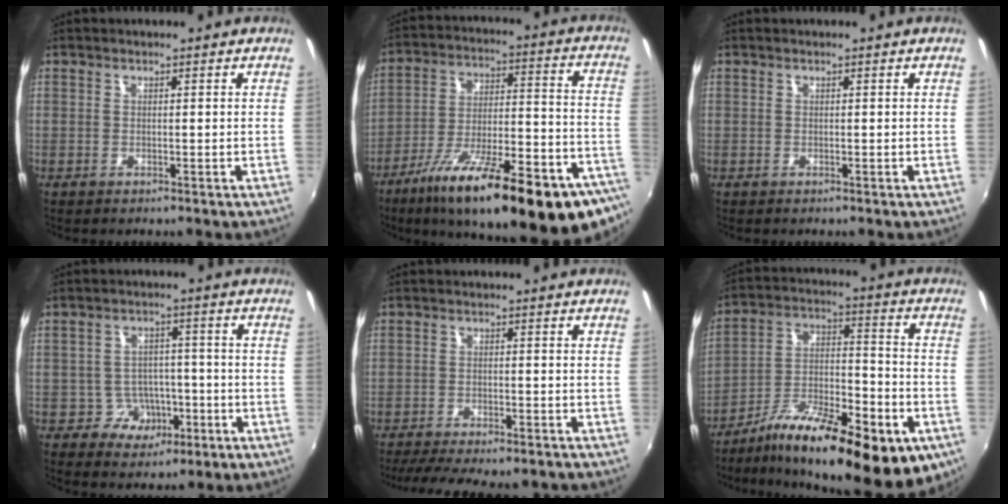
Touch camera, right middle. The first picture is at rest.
{"total": 31.6, "force": [-21.8, 7.6, 21.6], "torque": [-0.318, -0.039, -0.310]}
{"total": 0.0}
{"total": 6.4, "force": [-2.7, 5.5, 1.9], "torque": [-0.043, 0.018, -0.025]}
{"total": 11.4, "force": [-9.8, 1.8, 5.5], "torque": [-0.121, -0.026, -0.144]}
{"total": 25.4, "force": [-15.2, 8.4, 18.6], "torque": [-0.292, -0.018, -0.231]}